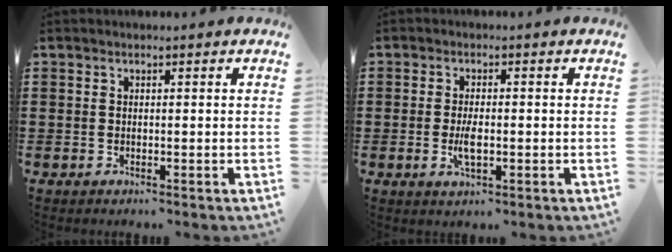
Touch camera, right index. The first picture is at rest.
{"total": 3.6, "force": [-0.7, 1.3, 3.3], "torque": [-0.066, -0.001, -0.014]}